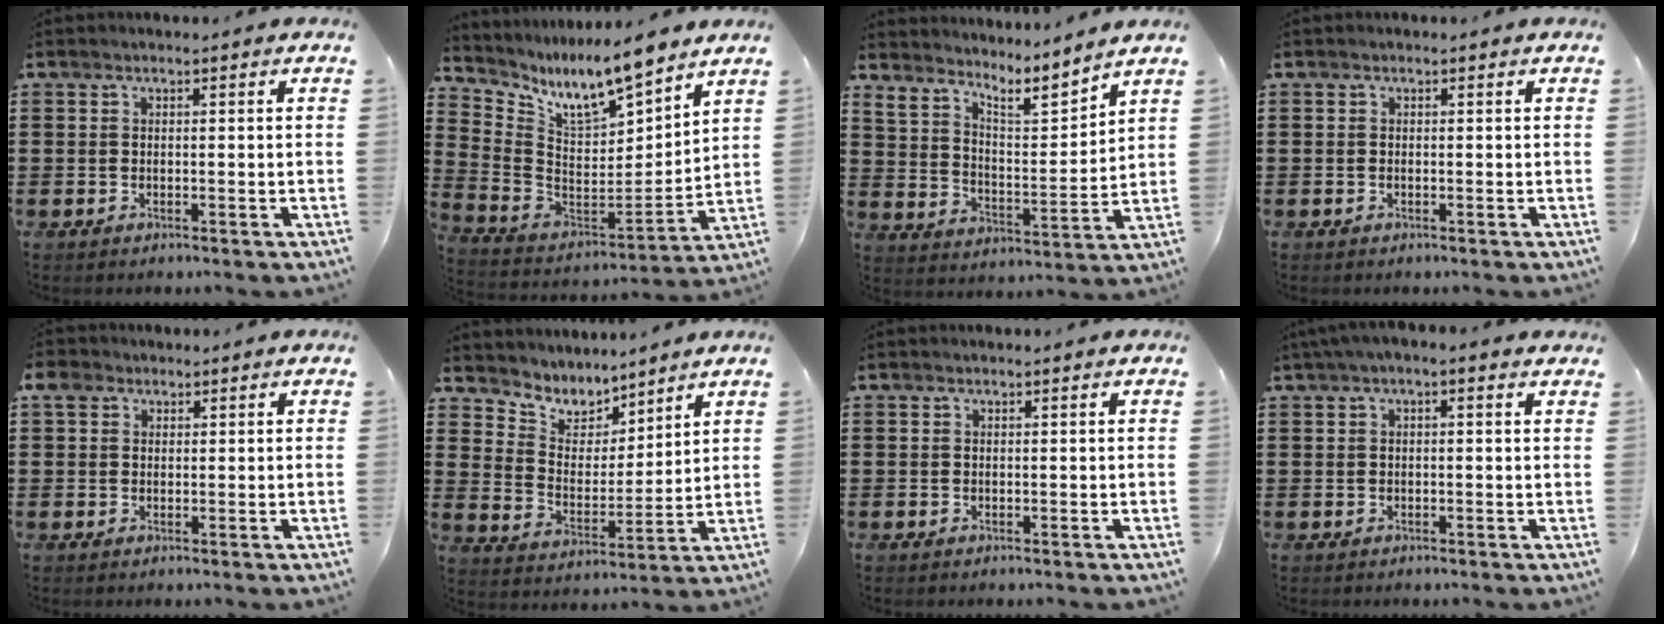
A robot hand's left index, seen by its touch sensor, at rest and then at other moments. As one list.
[{"total": 9.8, "force": [8.4, 2.1, 4.5], "torque": [-0.114, -0.055, 0.146]}, {"total": 5.3, "force": [5.1, 0.7, 1.5], "torque": [-0.055, -0.042, 0.083]}, {"total": 0.0}, {"total": 3.1, "force": [1.7, 2.4, 1.1], "torque": [-0.032, 0.013, 0.030]}, {"total": 5.7, "force": [5.2, 2.5, 0.0], "torque": [-0.040, -0.040, 0.091]}, {"total": 0.0}, {"total": 1.8, "force": [0.7, 0.3, 1.6], "torque": [-0.031, 0.003, 0.011]}]